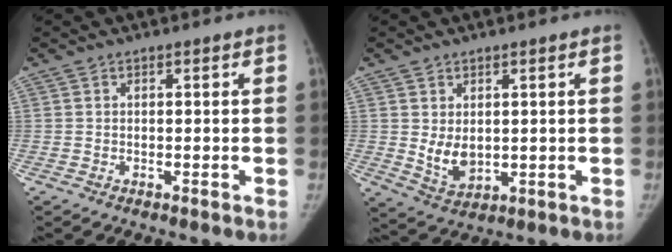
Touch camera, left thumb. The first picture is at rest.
{"total": 5.4, "force": [0.6, 3.8, 3.8], "torque": [-0.052, -0.018, 0.027]}